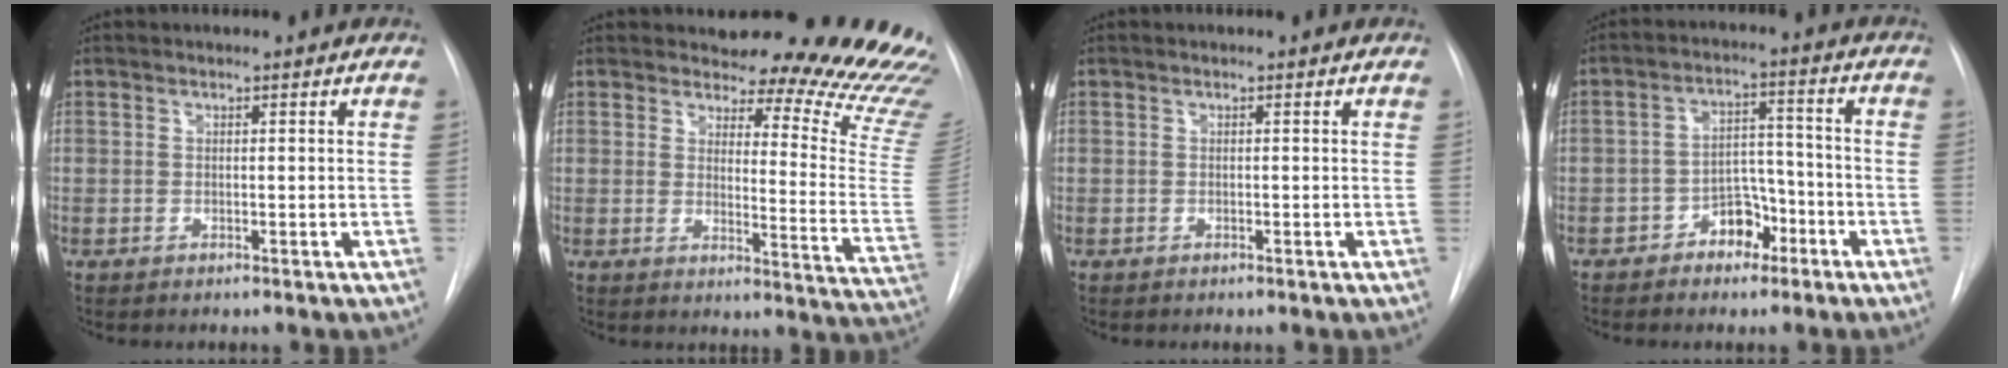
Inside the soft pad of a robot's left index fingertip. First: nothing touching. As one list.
[{"total": 20.0, "force": [19.3, 2.8, 4.6], "torque": [-0.034, -0.158, 0.196]}, {"total": 0.0}, {"total": 6.0, "force": [-3.6, 3.7, 3.1], "torque": [-0.049, 0.024, -0.058]}]